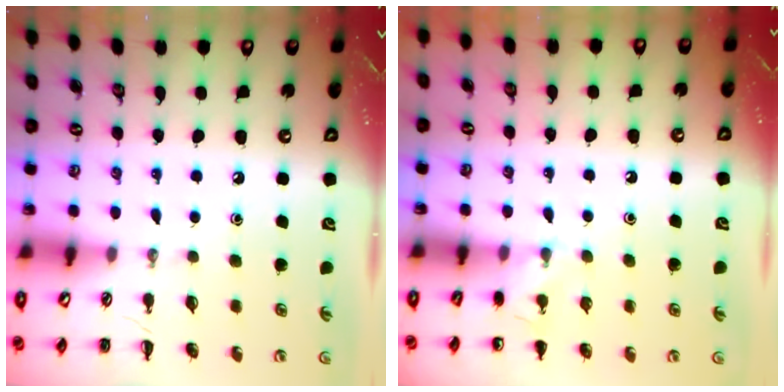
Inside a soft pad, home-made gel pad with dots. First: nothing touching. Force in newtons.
{"total": 4.2, "press": 3.9, "slide": 1.4}